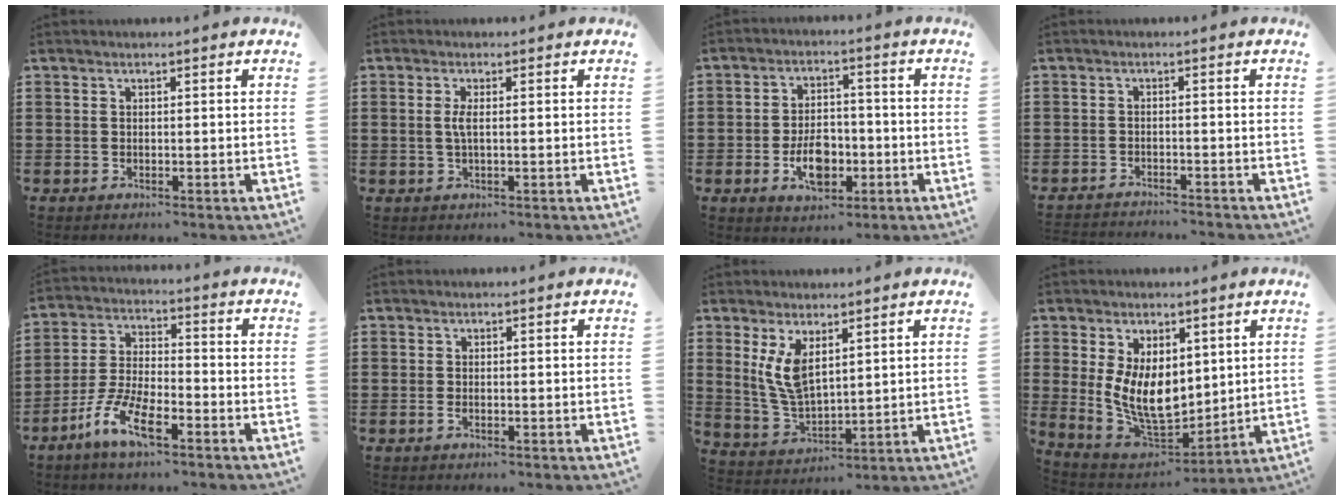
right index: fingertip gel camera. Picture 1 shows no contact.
{"total": 2.1, "force": [-0.1, 0.3, 2.1], "torque": [-0.049, -0.004, -0.005]}
{"total": 6.8, "force": [-2.2, 3.9, 5.1], "torque": [-0.078, -0.005, -0.043]}
{"total": 2.0, "force": [-2.0, -0.1, -0.1], "torque": [-0.003, 0.000, -0.043]}
{"total": 8.0, "force": [-5.1, 2.4, 5.7], "torque": [-0.138, -0.005, -0.101]}
{"total": 0.8, "force": [-0.4, 0.3, 0.6], "torque": [-0.020, -0.007, -0.009]}
{"total": 7.2, "force": [2.7, 3.3, 5.8], "torque": [-0.131, -0.004, 0.048]}
{"total": 9.6, "force": [1.5, 6.1, 7.3], "torque": [-0.145, -0.002, 0.029]}